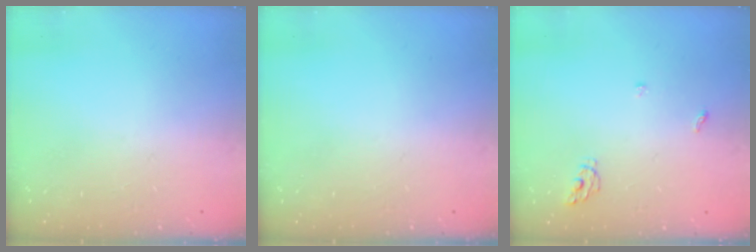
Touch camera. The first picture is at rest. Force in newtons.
{"total": 0.0}
{"total": 4.6, "press": 4.6, "slide": 0.5}